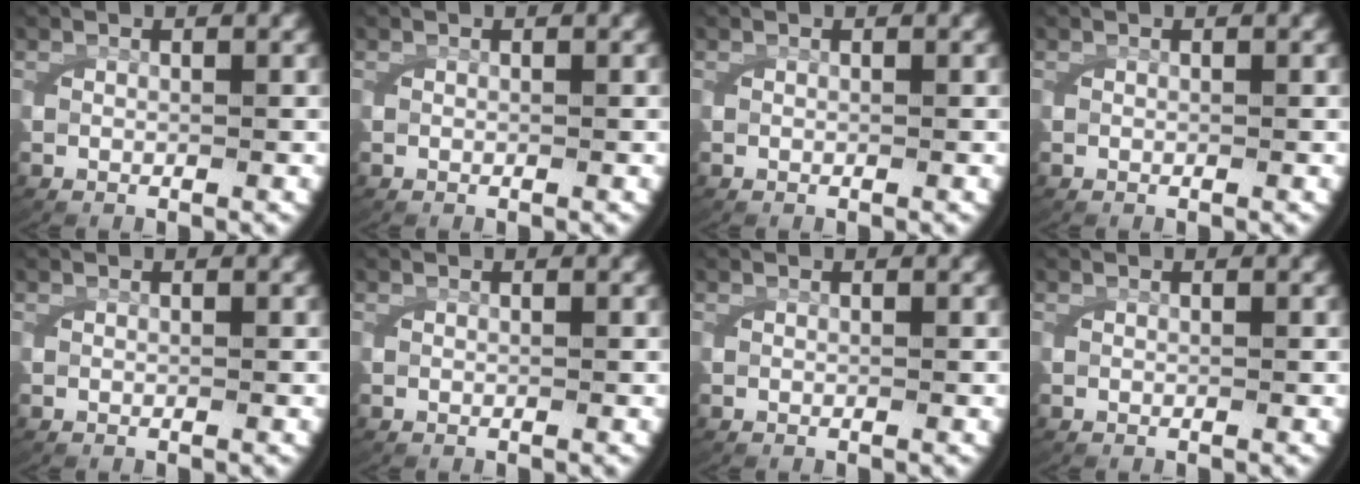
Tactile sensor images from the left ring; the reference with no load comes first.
{"total": 0.0}
{"total": 0.0}
{"total": 0.0}
{"total": 0.0}
{"total": 0.0}
{"total": 0.0}
{"total": 0.0}